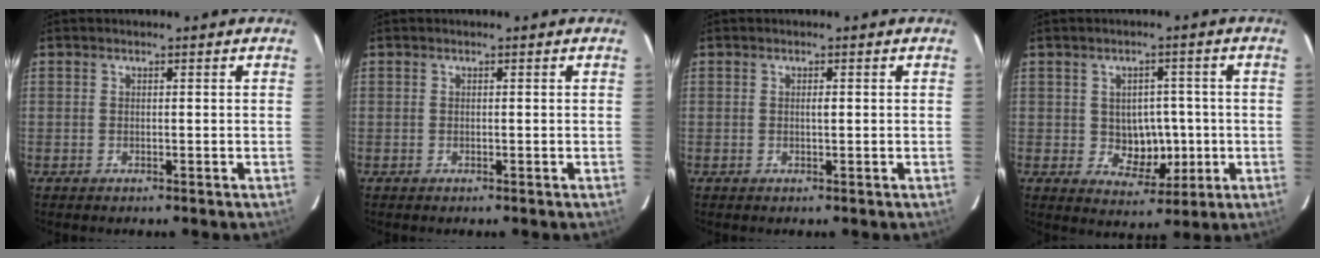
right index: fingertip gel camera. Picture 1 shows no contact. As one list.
[{"total": 0.0}, {"total": 0.7, "force": [0.1, 0.1, 0.7], "torque": [-0.014, 0.000, 0.000]}, {"total": 6.3, "force": [-0.3, 4.6, 4.3], "torque": [-0.054, 0.008, 0.007]}]